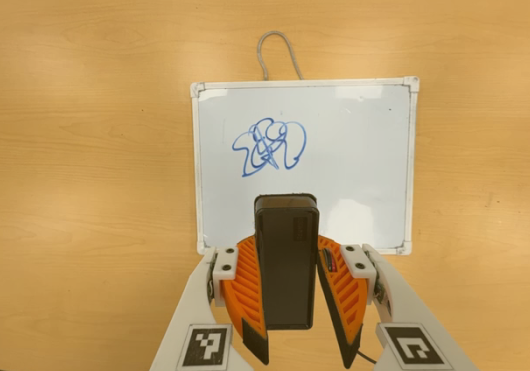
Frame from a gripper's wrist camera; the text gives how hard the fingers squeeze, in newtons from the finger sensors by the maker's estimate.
{"total": 8.0, "left": 7.5, "right": 8.5}